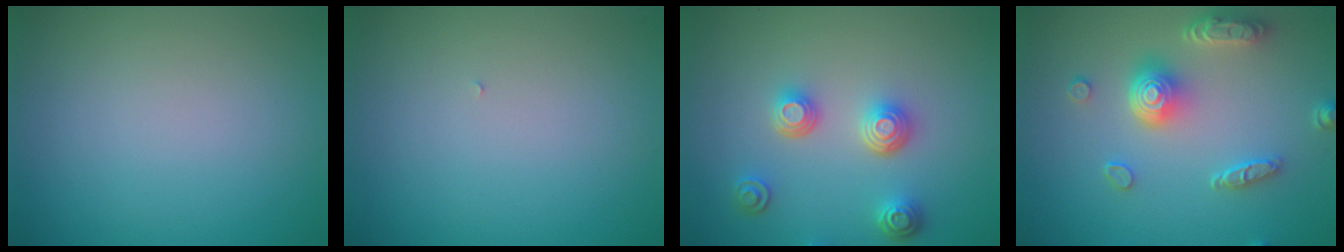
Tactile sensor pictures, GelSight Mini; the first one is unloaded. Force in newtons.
{"total": 0.0}
{"total": 3.6, "press": 3.0, "slide": 2.0}
{"total": 4.9, "press": 4.0, "slide": 3.0}